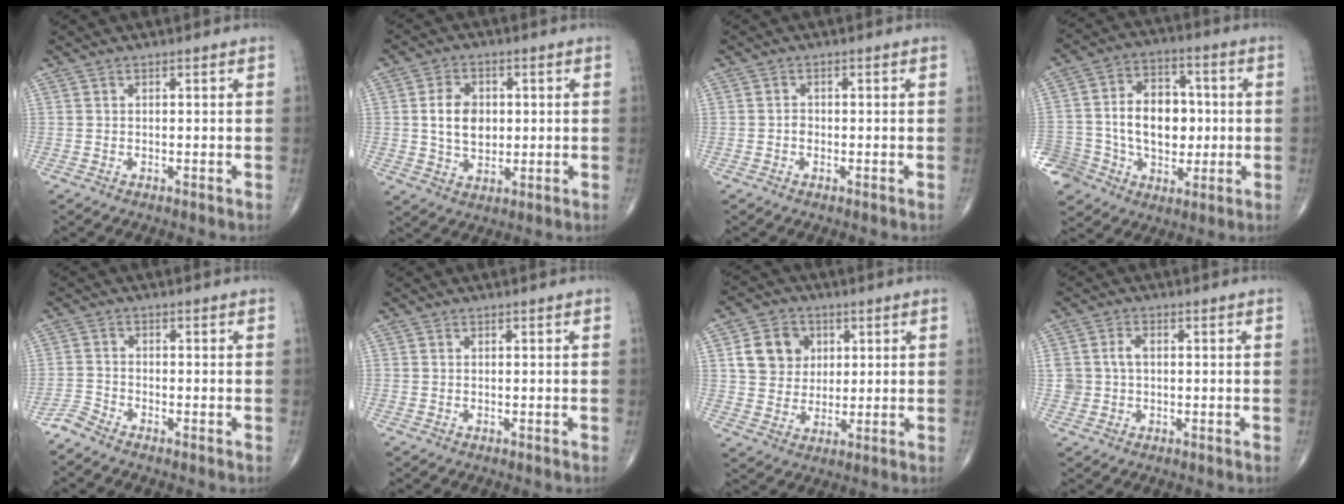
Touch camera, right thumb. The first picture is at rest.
{"total": 8.0, "force": [0.8, 5.9, 5.4], "torque": [-0.074, -0.003, 0.016]}
{"total": 1.1, "force": [-0.4, 0.9, 0.5], "torque": [-0.002, 0.004, -0.009]}
{"total": 19.2, "force": [-1.6, 15.0, 11.9], "torque": [-0.185, 0.042, -0.011]}
{"total": 2.4, "force": [-2.4, 0.2, 0.5], "torque": [-0.017, -0.004, -0.058]}
{"total": 0.0}
{"total": 9.7, "force": [2.7, 8.3, 4.2], "torque": [-0.041, -0.005, 0.048]}
{"total": 3.9, "force": [0.3, 3.0, 2.4], "torque": [-0.040, 0.008, 0.008]}